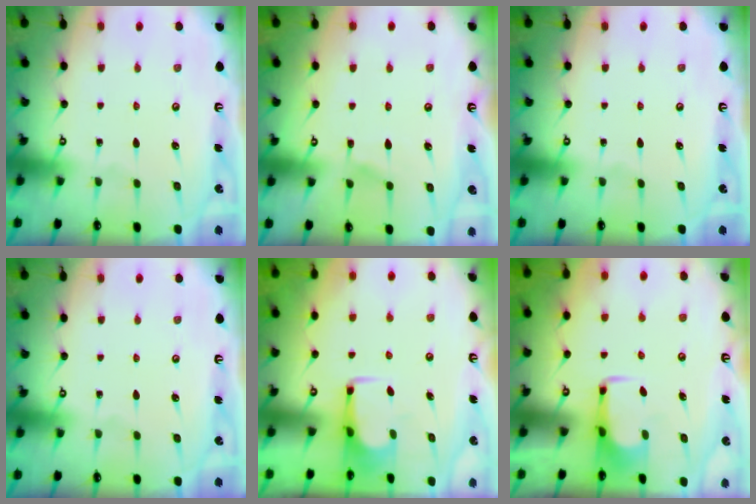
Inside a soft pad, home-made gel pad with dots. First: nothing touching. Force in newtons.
{"total": 6.5, "press": 6.4, "slide": 0.8}
{"total": 0.0}
{"total": 0.0}
{"total": 3.9, "press": 3.9, "slide": 0.4}
{"total": 2.2, "press": 2.1, "slide": 0.4}